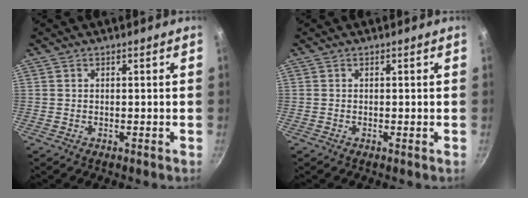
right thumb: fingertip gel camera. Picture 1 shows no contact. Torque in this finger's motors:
{"motor_torque": [0.20, -0.06, 0.23, -0.06, -0.03]}